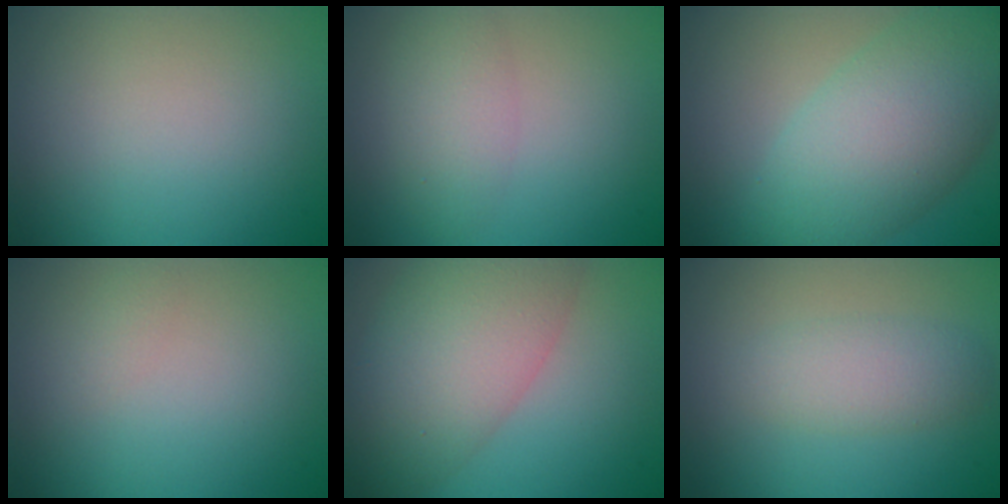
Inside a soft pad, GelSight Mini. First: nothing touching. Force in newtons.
{"total": 2.8, "press": 2.8, "slide": 0.1}
{"total": 8.1, "press": 8.1, "slide": 0.1}
{"total": 0.6, "press": 0.6, "slide": 0.0}
{"total": 8.7, "press": 8.7, "slide": 0.2}
{"total": 2.7, "press": 2.7, "slide": 0.1}